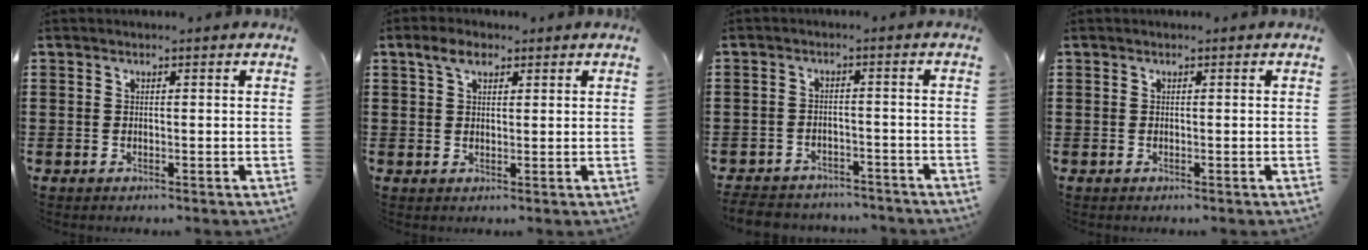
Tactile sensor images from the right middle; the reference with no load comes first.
{"total": 3.5, "force": [2.2, 1.7, 2.2], "torque": [-0.039, 0.005, 0.037]}
{"total": 3.7, "force": [-3.6, 0.8, 0.1], "torque": [-0.011, -0.002, -0.080]}
{"total": 0.0}